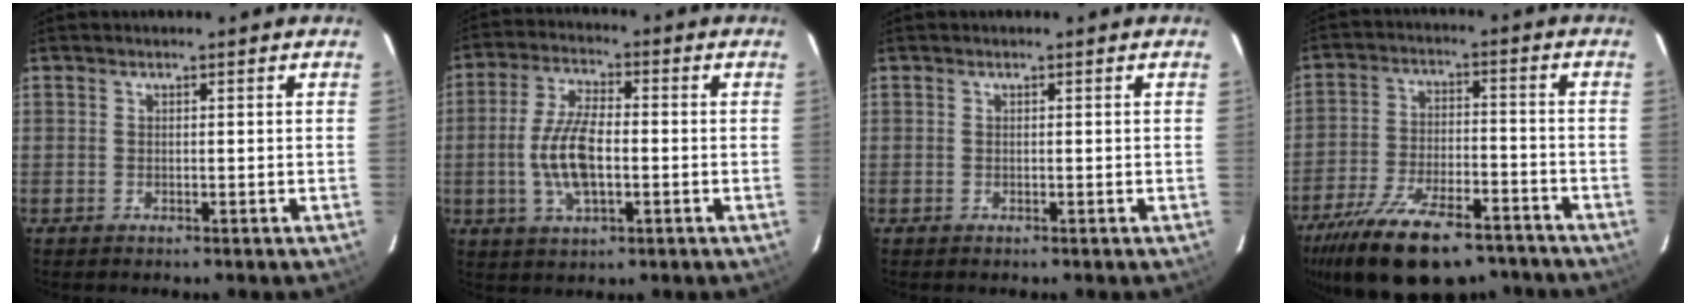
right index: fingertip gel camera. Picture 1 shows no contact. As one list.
[{"total": 10.2, "force": [-1.7, 4.1, 9.1], "torque": [-0.190, 0.003, -0.032]}, {"total": 0.0}, {"total": 21.9, "force": [-16.5, 8.6, 11.5], "torque": [-0.229, -0.024, -0.250]}]